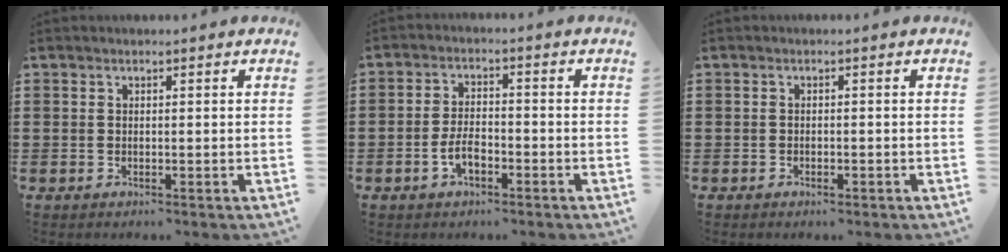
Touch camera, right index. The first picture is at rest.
{"total": 4.1, "force": [-1.8, 2.1, 3.0], "torque": [-0.067, 0.002, -0.037]}
{"total": 0.7, "force": [-0.6, 0.3, 0.3], "torque": [-0.009, -0.002, -0.011]}